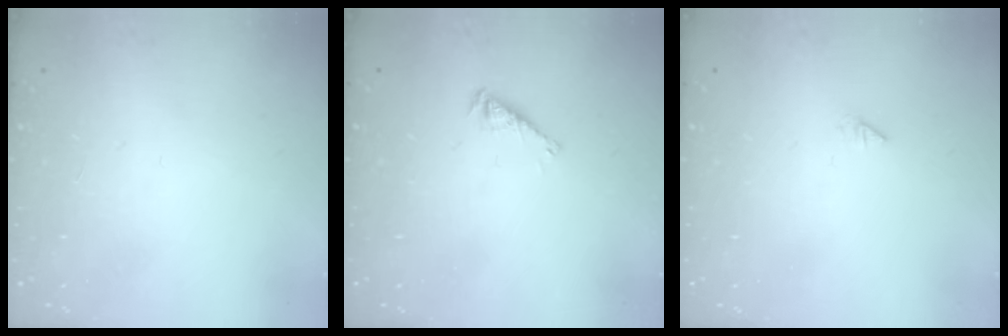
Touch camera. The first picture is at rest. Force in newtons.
{"total": 2.9, "press": 2.8, "slide": 0.5}
{"total": 0.0}